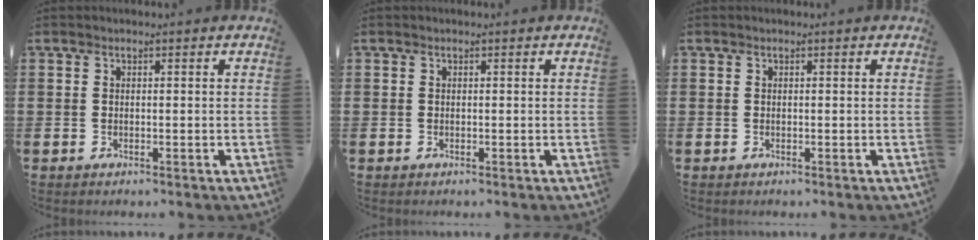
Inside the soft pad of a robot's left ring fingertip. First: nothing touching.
{"total": 0.0}
{"total": 0.0}